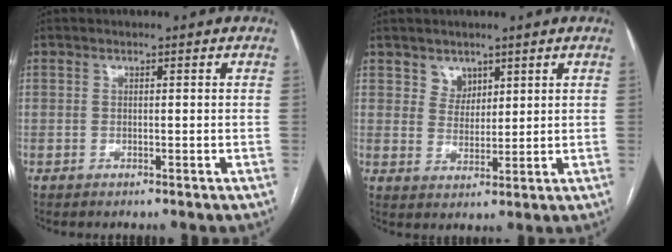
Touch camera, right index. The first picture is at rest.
{"total": 3.4, "force": [2.2, 2.5, 0.6], "torque": [-0.004, 0.000, 0.041]}